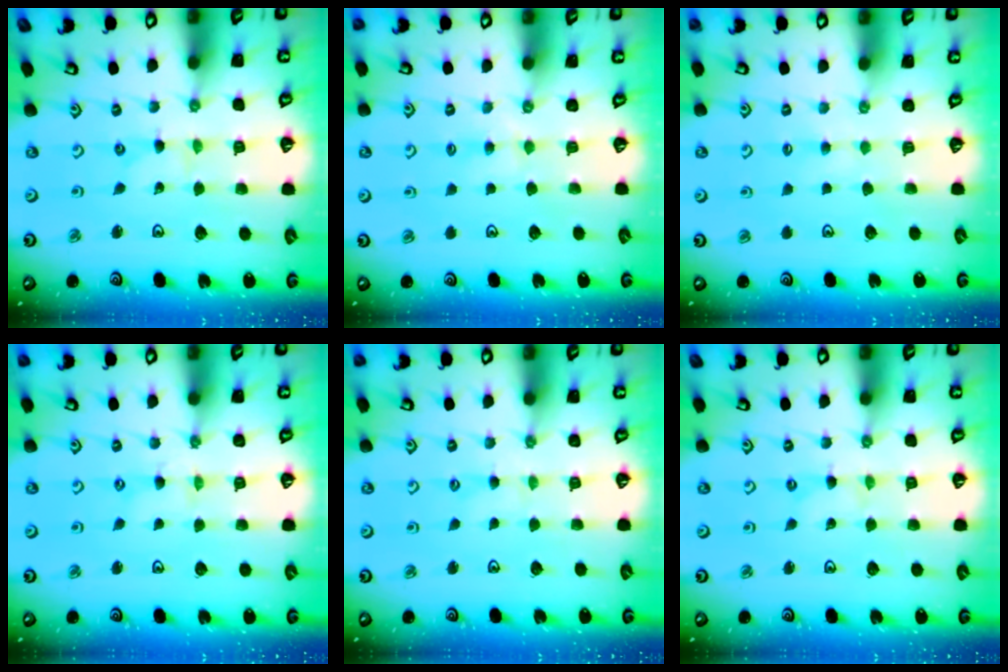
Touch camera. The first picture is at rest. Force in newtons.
{"total": 3.3, "press": 3.2, "slide": 0.5}
{"total": 2.5, "press": 2.5, "slide": 0.4}
{"total": 0.0}
{"total": 0.7, "press": 0.7, "slide": 0.2}
{"total": 0.0}